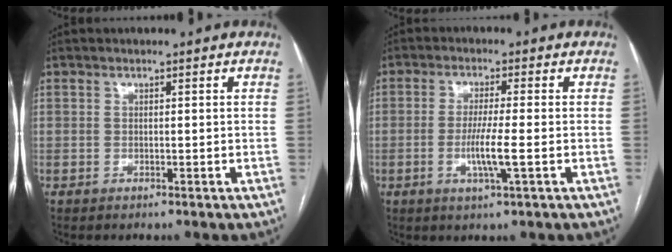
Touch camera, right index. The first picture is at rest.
{"total": 5.1, "force": [-1.2, -0.4, 5.0], "torque": [-0.099, -0.012, -0.025]}